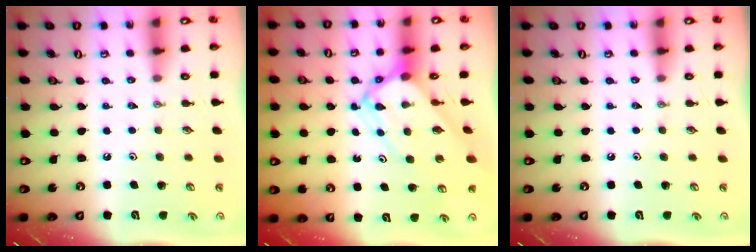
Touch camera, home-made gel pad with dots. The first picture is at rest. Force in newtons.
{"total": 7.9, "press": 7.9, "slide": 0.7}
{"total": 0.0}